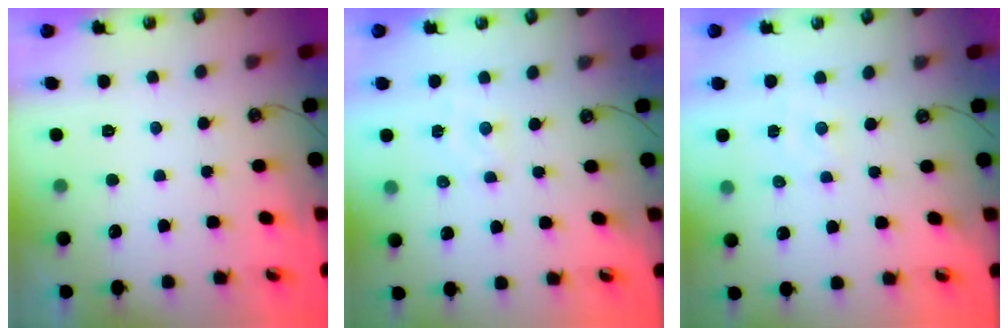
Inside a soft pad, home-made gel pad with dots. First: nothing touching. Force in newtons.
{"total": 3.4, "press": 3.4, "slide": 0.6}
{"total": 2.4, "press": 2.4, "slide": 0.5}